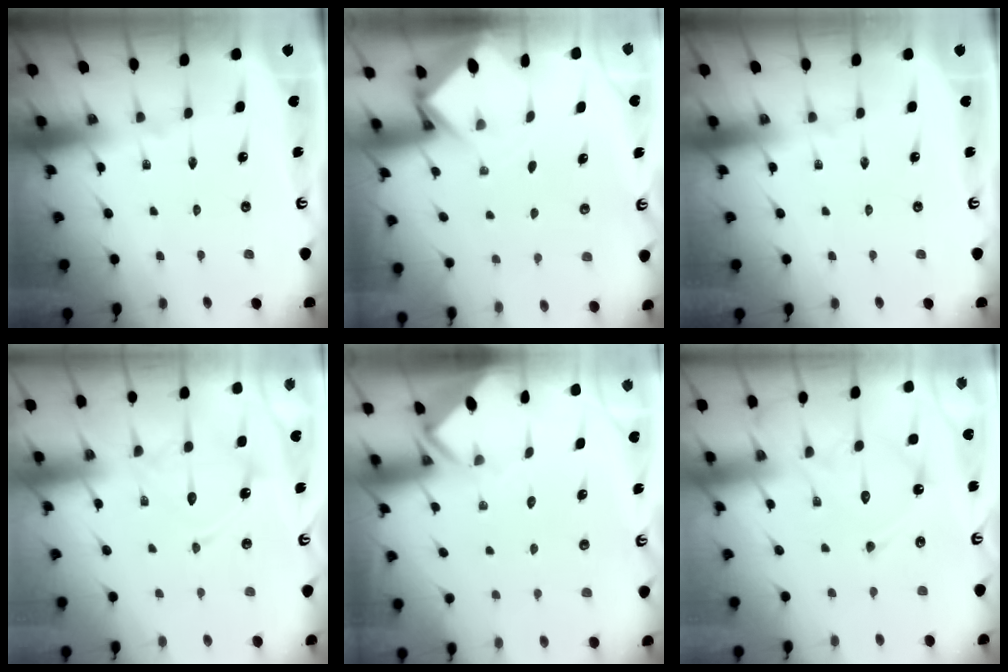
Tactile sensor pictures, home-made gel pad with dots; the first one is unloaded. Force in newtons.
{"total": 2.9, "press": 2.9, "slide": 0.2}
{"total": 0.0}
{"total": 15.7, "press": 15.6, "slide": 1.4}
{"total": 3.5, "press": 3.5, "slide": 0.3}
{"total": 12.8, "press": 12.8, "slide": 0.6}